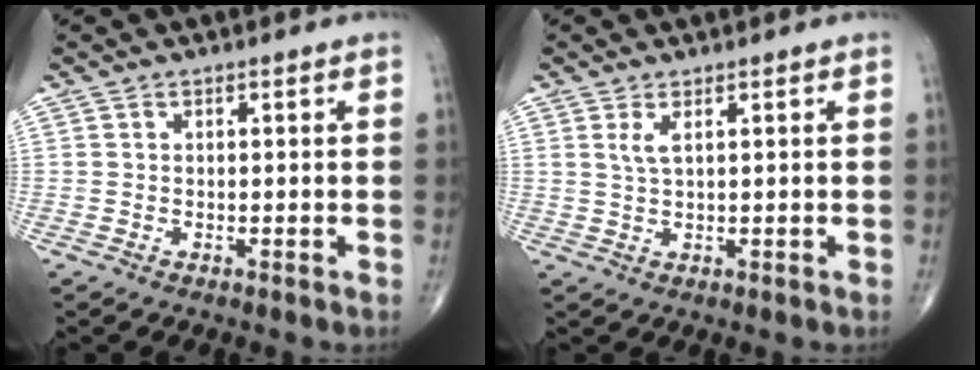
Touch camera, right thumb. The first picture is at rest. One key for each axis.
{"total": 2.1, "fx": 1.0, "fy": 0.5, "fz": 1.8, "tx": -0.045, "ty": -0.003, "tz": 0.026}